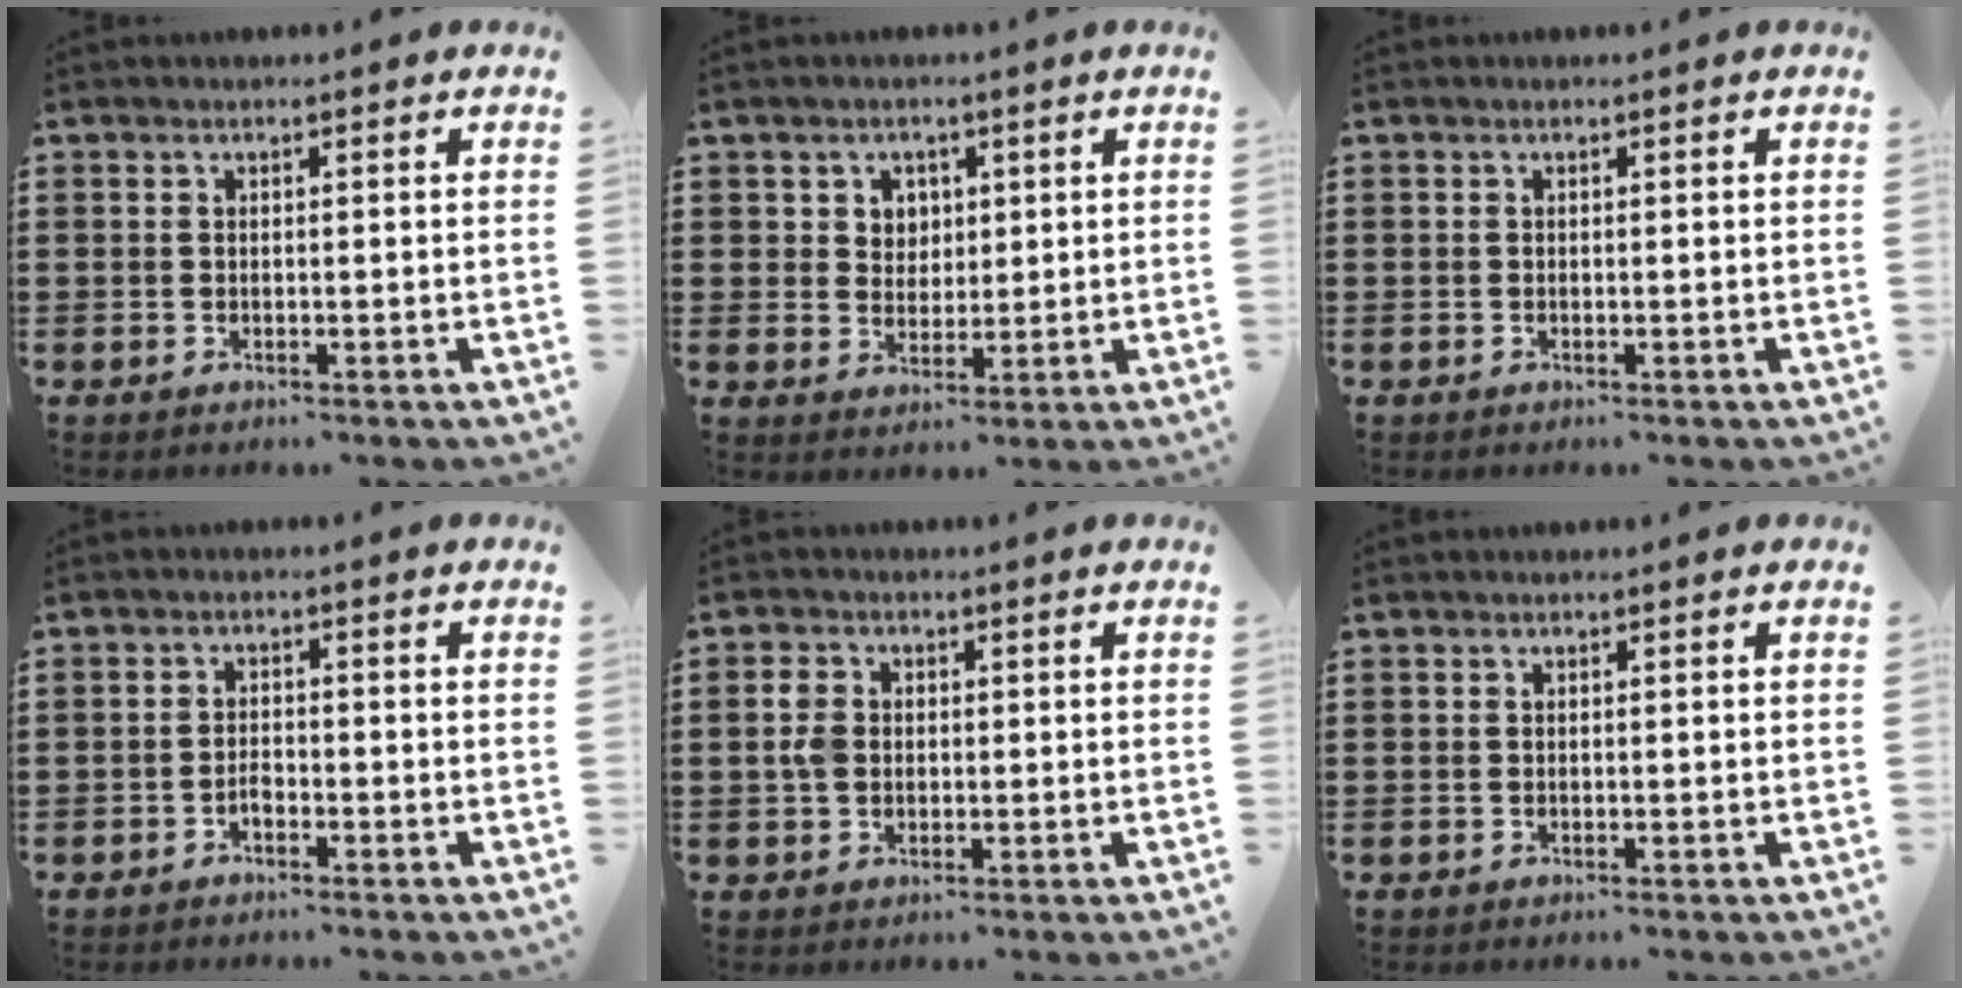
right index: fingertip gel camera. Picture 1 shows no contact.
{"total": 3.4, "force": [1.6, 3.0, 0.6], "torque": [-0.018, 0.008, 0.026]}
{"total": 0.0}
{"total": 1.5, "force": [-1.0, 0.6, 0.9], "torque": [-0.020, -0.001, -0.020]}
{"total": 3.4, "force": [0.1, 2.5, 2.2], "torque": [-0.064, 0.005, -0.003]}
{"total": 0.0}